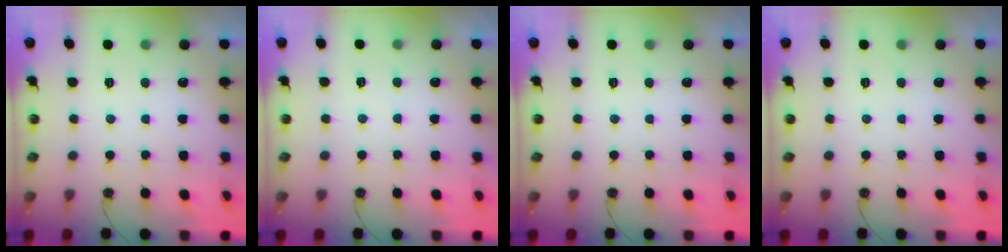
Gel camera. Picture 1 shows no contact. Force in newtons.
{"total": 3.6, "press": 3.6, "slide": 0.4}
{"total": 0.0}
{"total": 0.0}